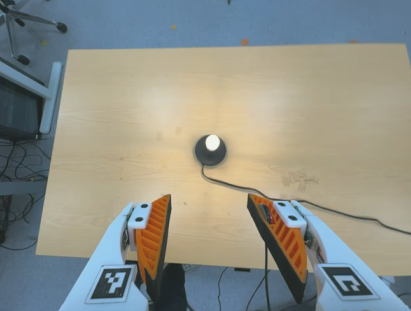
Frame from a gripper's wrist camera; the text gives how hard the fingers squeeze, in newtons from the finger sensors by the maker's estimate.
{"total": 0.0}